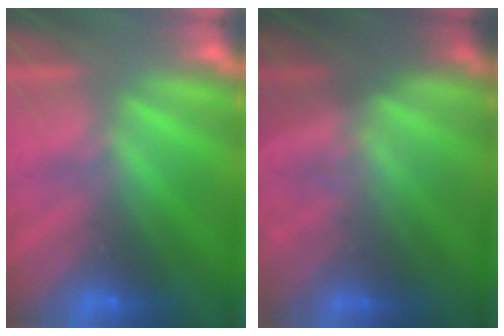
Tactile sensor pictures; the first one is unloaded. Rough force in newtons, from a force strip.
{"total": 1.4}